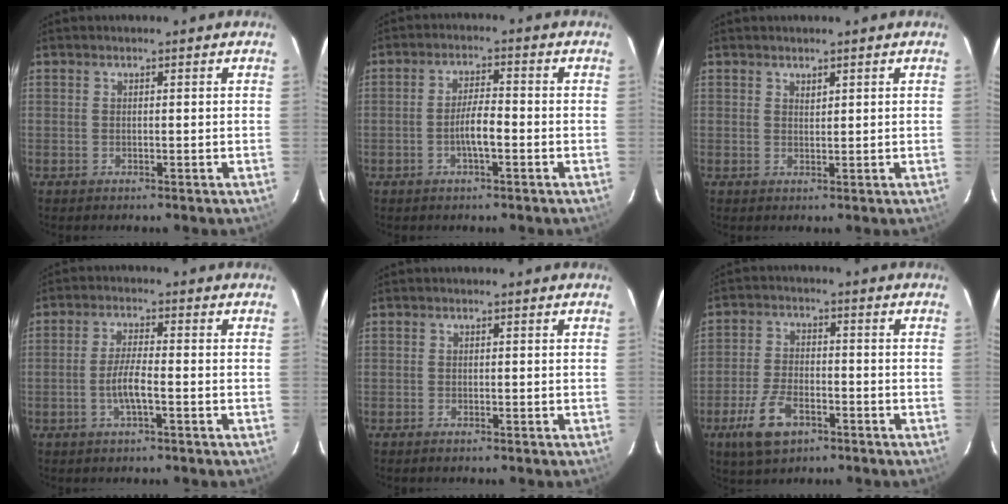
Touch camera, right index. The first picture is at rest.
{"total": 4.6, "force": [-1.7, 0.8, 4.1], "torque": [-0.081, 0.005, -0.030]}
{"total": 0.9, "force": [0.8, 0.4, 0.3], "torque": [-0.003, 0.001, 0.014]}
{"total": 4.8, "force": [-1.7, 0.7, 4.5], "torque": [-0.090, 0.000, -0.034]}
{"total": 0.7, "force": [-0.6, 0.2, 0.3], "torque": [-0.007, -0.001, -0.012]}
{"total": 9.2, "force": [-5.0, 4.5, 6.2], "torque": [-0.142, -0.004, -0.090]}